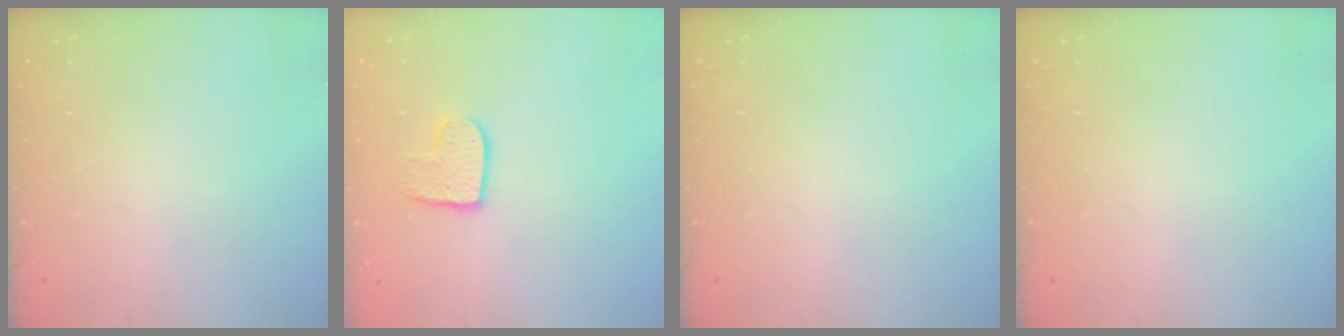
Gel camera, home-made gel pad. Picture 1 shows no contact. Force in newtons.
{"total": 9.1, "press": 9.0, "slide": 0.7}
{"total": 0.0}
{"total": 0.0}